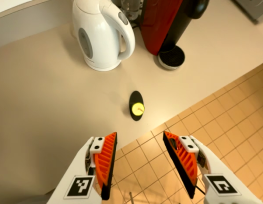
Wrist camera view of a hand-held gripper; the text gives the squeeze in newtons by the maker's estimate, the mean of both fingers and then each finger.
{"total": 0.0}